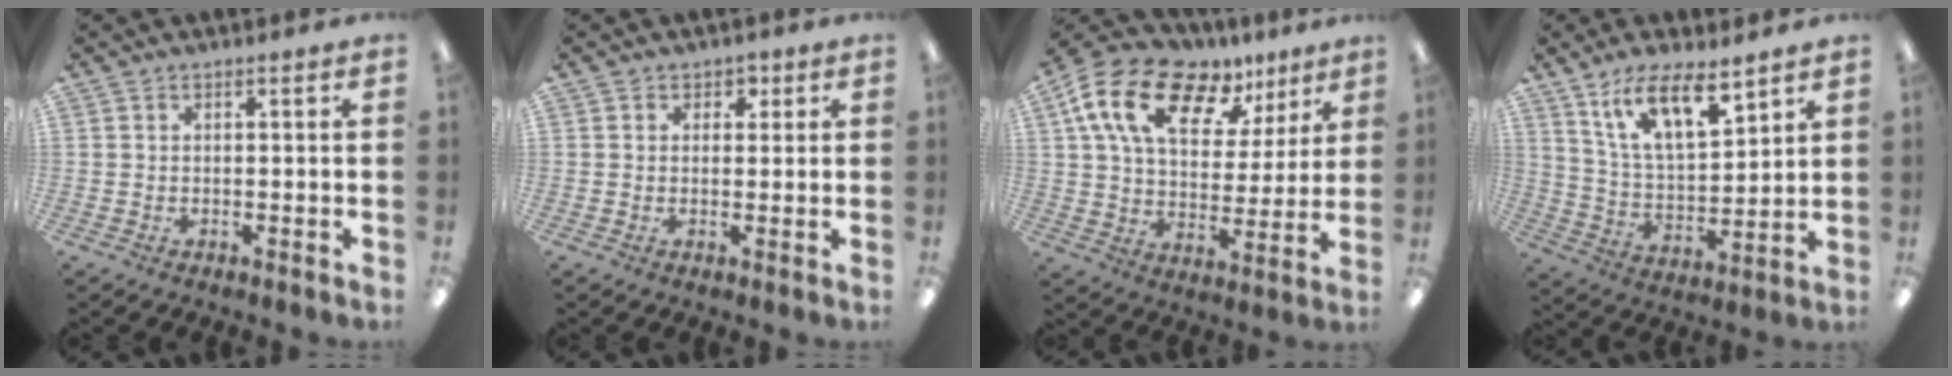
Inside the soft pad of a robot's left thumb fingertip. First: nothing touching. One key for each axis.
{"total": 1.9, "fx": 0.6, "fy": 1.8, "fz": 0.1, "tx": 0.015, "ty": -0.001, "tz": 0.006}
{"total": 18.8, "fx": 11.4, "fy": 10.3, "fz": 10.8, "tx": -0.199, "ty": -0.056, "tz": 0.204}
{"total": 13.6, "fx": 9.5, "fy": 4.8, "fz": 8.5, "tx": -0.154, "ty": -0.046, "tz": 0.168}